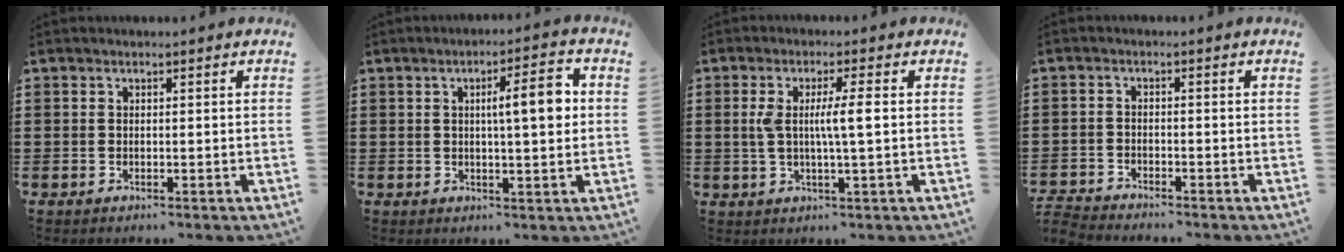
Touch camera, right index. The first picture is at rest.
{"total": 6.4, "force": [1.1, 1.2, 6.2], "torque": [-0.101, -0.001, 0.012]}
{"total": 5.4, "force": [0.3, 0.4, 5.4], "torque": [-0.107, -0.007, -0.001]}
{"total": 2.4, "force": [-2.4, 0.1, -0.1], "torque": [-0.003, 0.000, -0.051]}